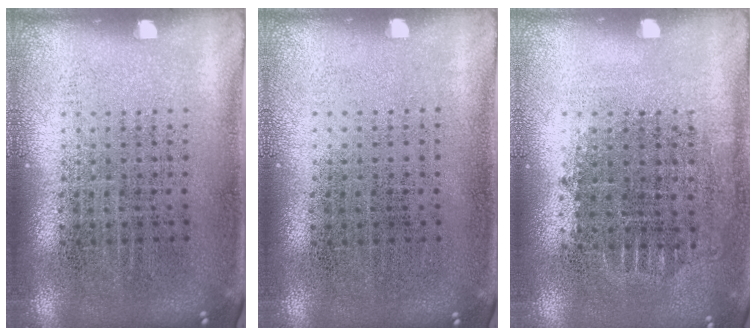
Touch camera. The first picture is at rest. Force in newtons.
{"total": 0.0}
{"total": 0.7, "press": 0.7, "slide": 0.2}